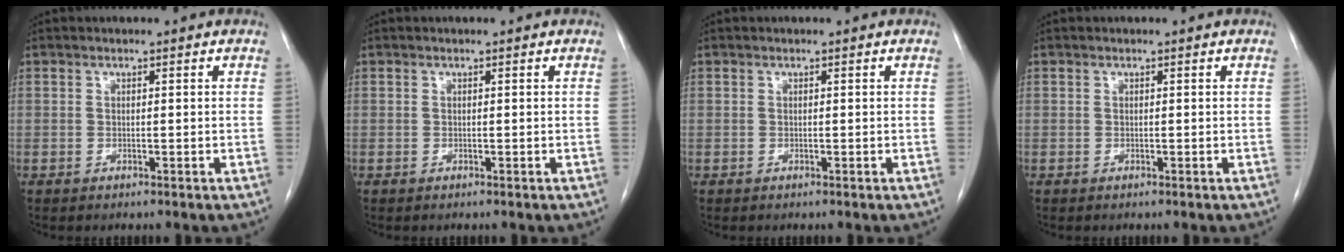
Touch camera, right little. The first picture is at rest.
{"total": 0.0}
{"total": 0.0}
{"total": 0.0}